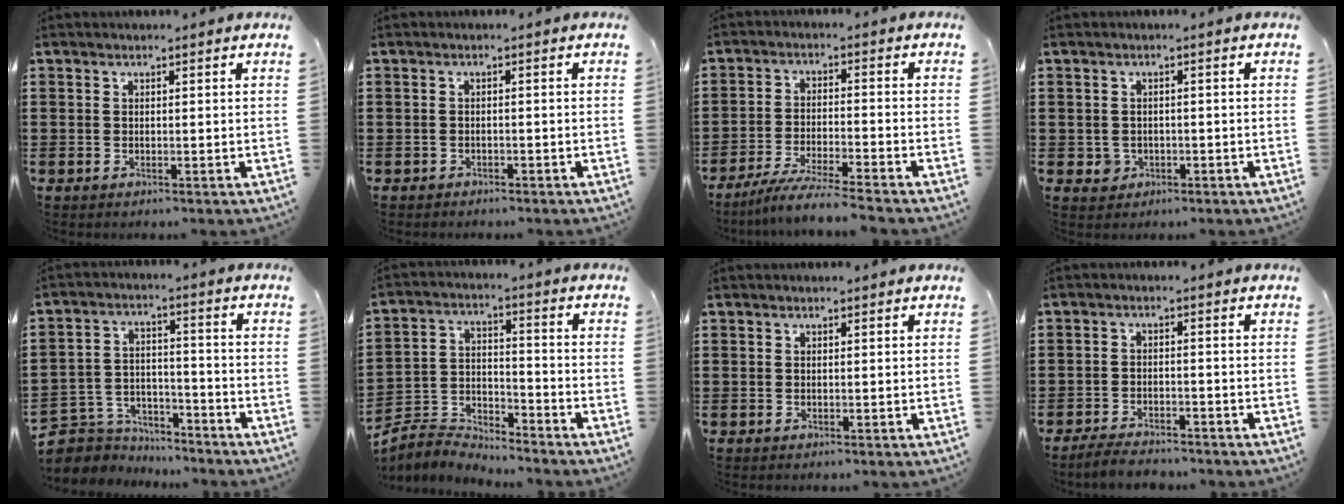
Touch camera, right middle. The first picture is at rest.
{"total": 0.8, "force": [-0.8, 0.2, 0.0], "torque": [-0.003, -0.001, -0.017]}
{"total": 5.5, "force": [-5.0, -0.5, 2.3], "torque": [-0.049, -0.022, -0.096]}
{"total": 1.5, "force": [-0.5, 1.4, 0.4], "torque": [-0.013, 0.005, -0.012]}
{"total": 5.5, "force": [-5.1, 2.1, 0.2], "torque": [-0.030, 0.000, -0.110]}
{"total": 5.3, "force": [-5.2, 0.8, 0.1], "torque": [-0.018, 0.001, -0.112]}
{"total": 0.0}
{"total": 3.3, "force": [-3.2, 0.4, 0.7], "torque": [-0.015, 0.003, -0.066]}